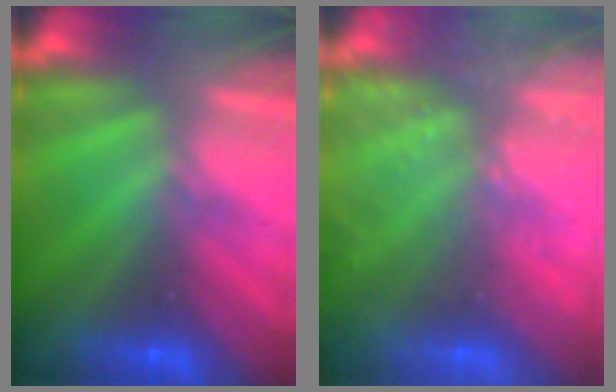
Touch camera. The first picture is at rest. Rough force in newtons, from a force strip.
{"total": 6.8}